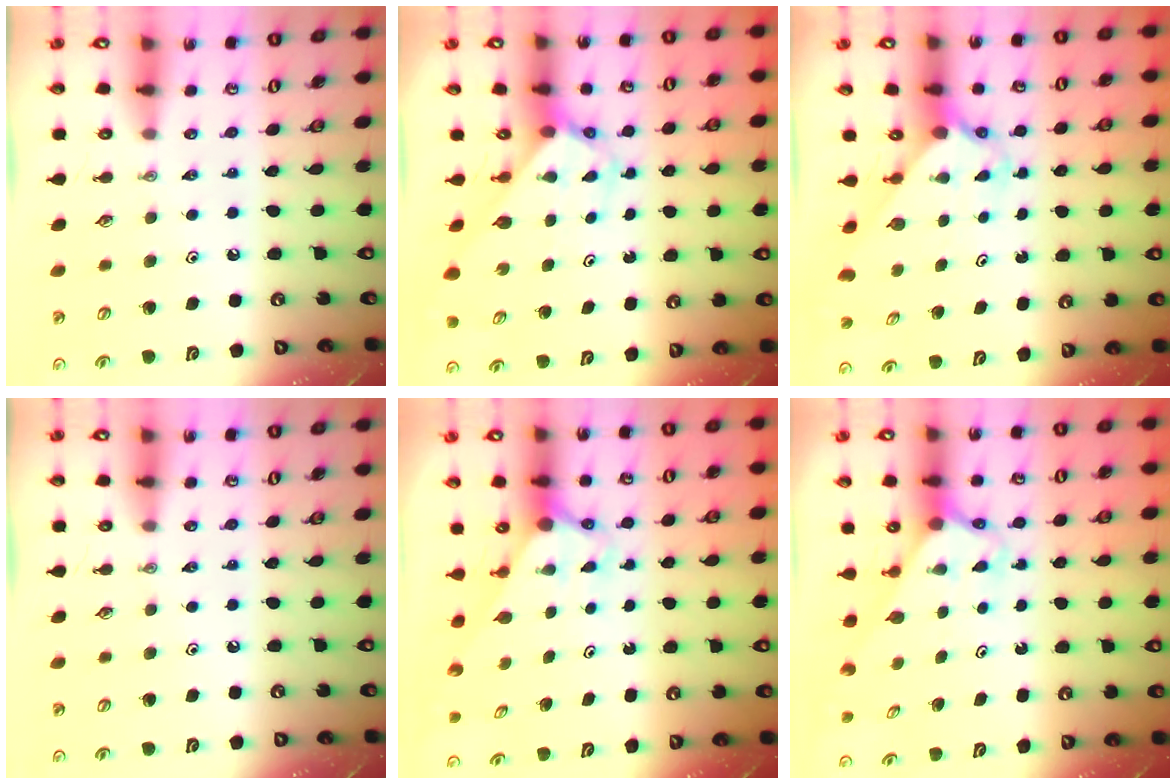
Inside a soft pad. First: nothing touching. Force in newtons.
{"total": 2.7, "press": 2.7, "slide": 0.1}
{"total": 2.4, "press": 2.3, "slide": 0.2}
{"total": 0.0}
{"total": 2.8, "press": 2.8, "slide": 0.0}
{"total": 2.4, "press": 2.4, "slide": 0.1}